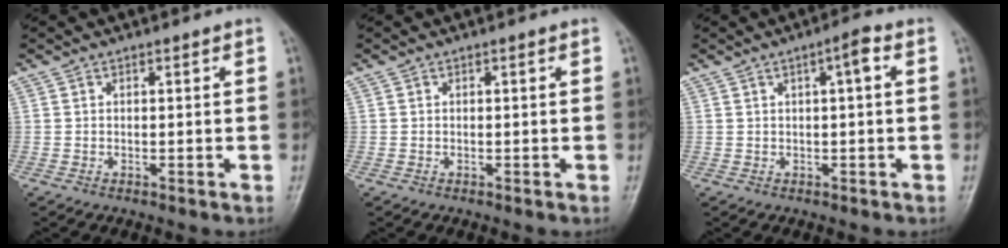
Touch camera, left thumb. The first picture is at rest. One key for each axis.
{"total": 0.0}
{"total": 3.1, "fx": 0.8, "fy": 0.5, "fz": 2.9, "tx": -0.047, "ty": 0.007, "tz": 0.009}